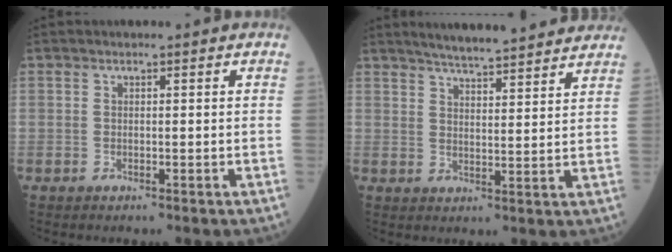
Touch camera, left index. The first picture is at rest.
{"total": 13.3, "force": [11.9, 1.3, 5.7], "torque": [-0.082, 0.013, 0.157]}